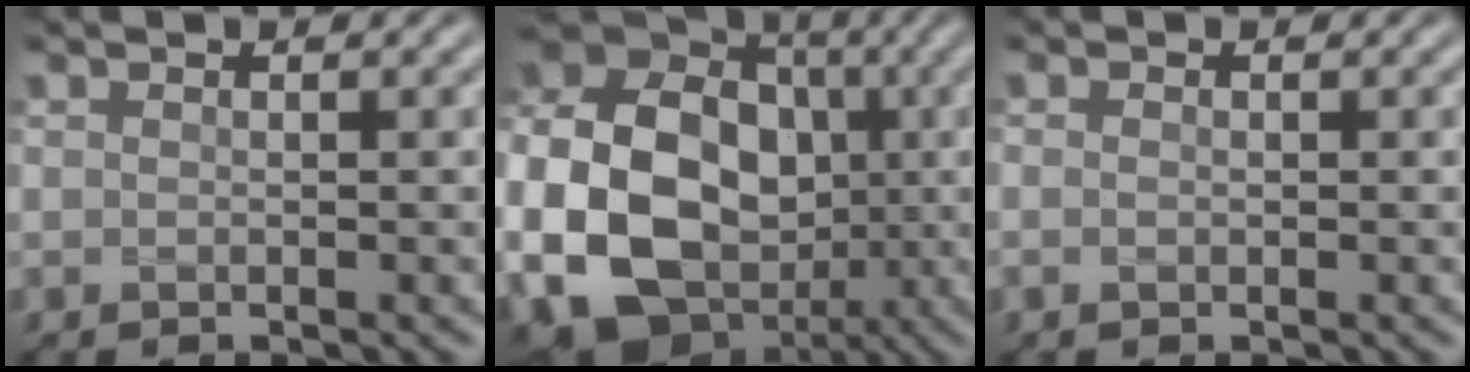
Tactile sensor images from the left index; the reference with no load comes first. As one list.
[{"total": 18.7, "force": [-4.0, 14.7, 10.8], "torque": [-0.223, -0.011, -0.094]}, {"total": 0.6, "force": [-0.1, 0.4, 0.3], "torque": [-0.007, 0.001, -0.004]}]